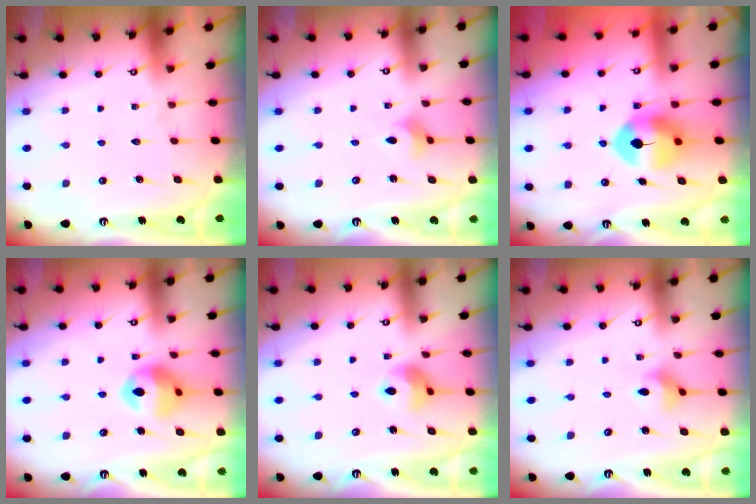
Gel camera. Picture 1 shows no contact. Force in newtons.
{"total": 2.6, "press": 2.6, "slide": 0.5}
{"total": 8.4, "press": 8.3, "slide": 1.4}
{"total": 13.1, "press": 13.0, "slide": 1.6}
{"total": 8.2, "press": 8.1, "slide": 1.0}
{"total": 3.4, "press": 3.3, "slide": 0.5}